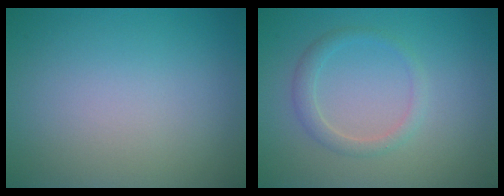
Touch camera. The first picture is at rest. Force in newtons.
{"total": 1.7, "press": 1.7, "slide": 0.0}